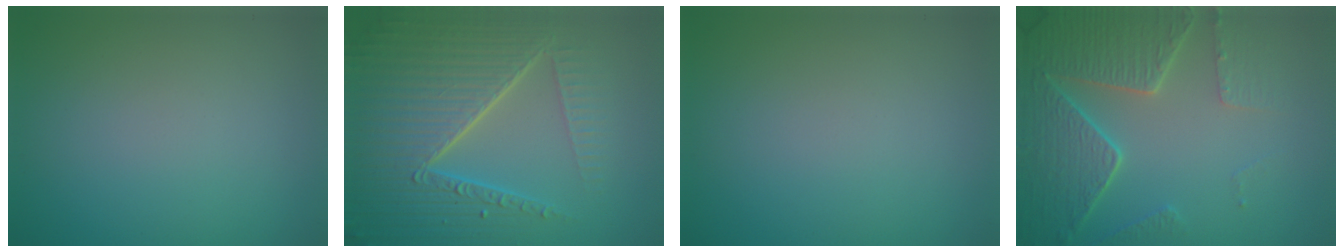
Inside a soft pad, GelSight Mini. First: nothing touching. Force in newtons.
{"total": 8.7, "press": 6.0, "slide": 6.3}
{"total": 0.0}
{"total": 6.2, "press": 5.2, "slide": 3.4}